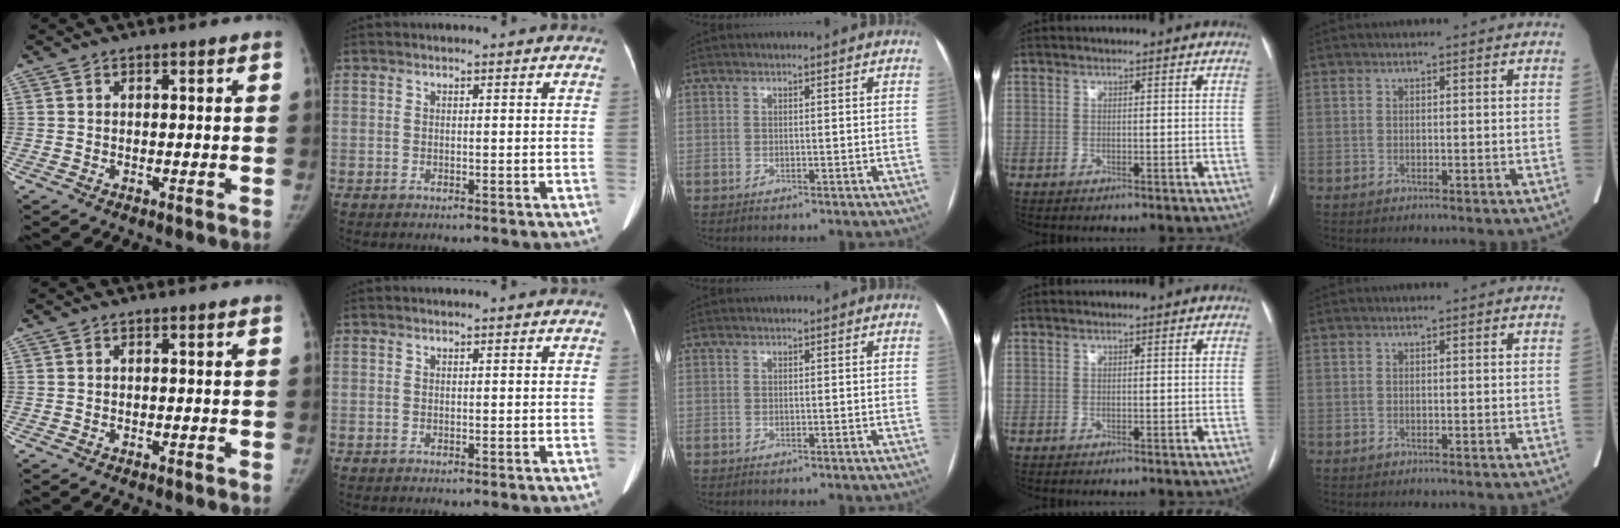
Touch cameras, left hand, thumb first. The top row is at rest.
{}